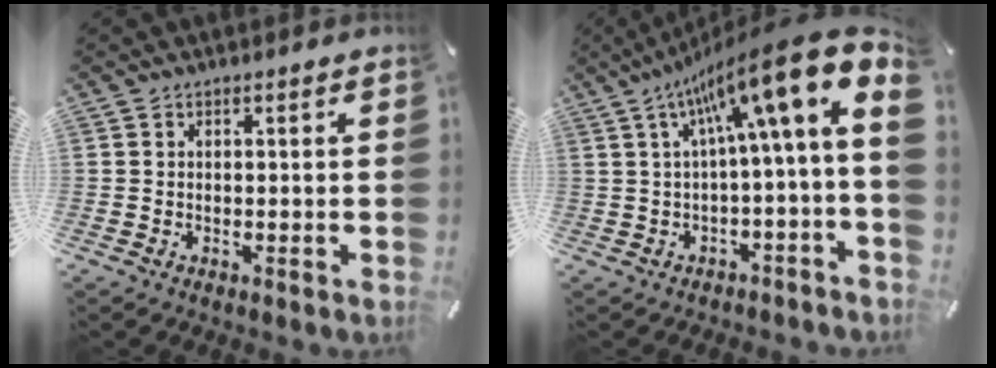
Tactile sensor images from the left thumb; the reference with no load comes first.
{"total": 17.3, "force": [7.7, 2.2, 15.3], "torque": [-0.238, -0.071, 0.117]}